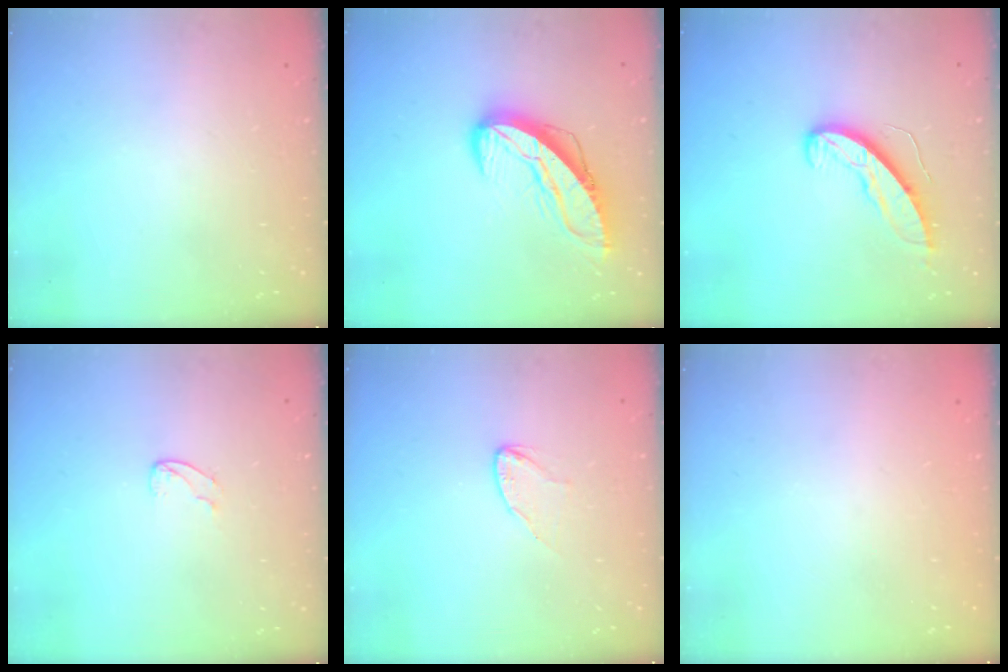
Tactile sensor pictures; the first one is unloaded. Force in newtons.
{"total": 9.9, "press": 9.9, "slide": 0.7}
{"total": 8.9, "press": 8.9, "slide": 0.2}
{"total": 4.2, "press": 4.2, "slide": 0.4}
{"total": 3.8, "press": 3.7, "slide": 0.4}
{"total": 0.0}